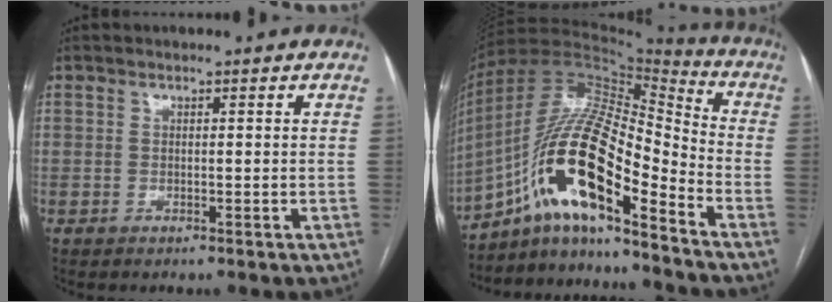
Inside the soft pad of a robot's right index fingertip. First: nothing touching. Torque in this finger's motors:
{"motor_torque": [1.05, -0.91, 0.27, 0.03]}